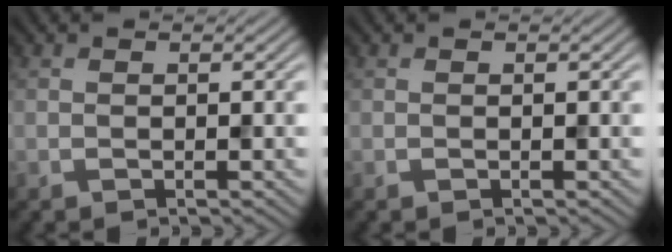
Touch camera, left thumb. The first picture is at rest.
{"total": 0.0}